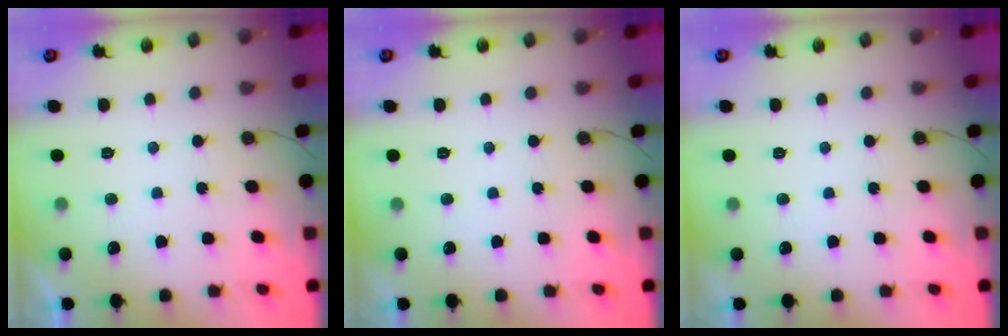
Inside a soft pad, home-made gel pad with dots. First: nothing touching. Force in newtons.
{"total": 0.0}
{"total": 0.0}